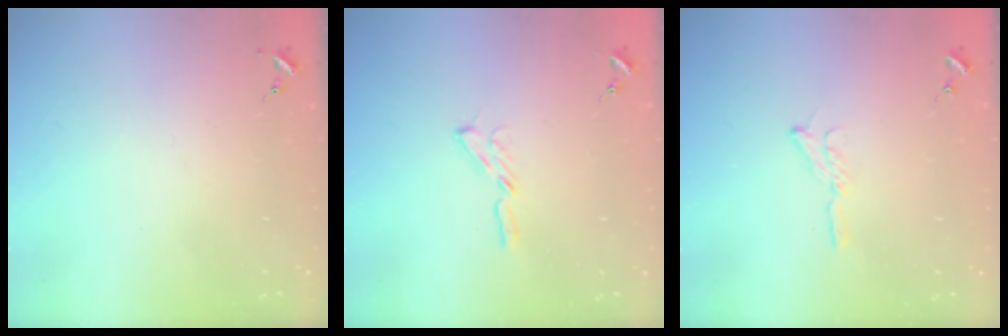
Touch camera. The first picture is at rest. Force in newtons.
{"total": 3.2, "press": 3.2, "slide": 0.3}
{"total": 4.7, "press": 4.6, "slide": 0.6}